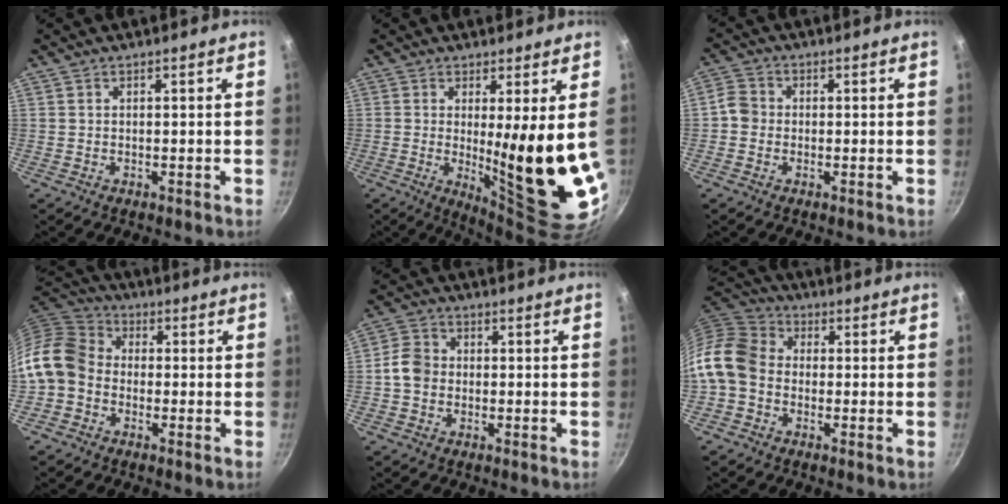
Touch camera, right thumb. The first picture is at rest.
{"total": 14.1, "force": [0.3, 1.8, 14.0], "torque": [-0.199, -0.043, 0.019]}
{"total": 3.6, "force": [-0.6, 3.3, 1.5], "torque": [-0.018, 0.012, -0.026]}
{"total": 11.1, "force": [-2.4, 9.0, 6.0], "torque": [-0.092, 0.036, -0.068]}
{"total": 5.3, "force": [-0.7, 4.5, 2.8], "torque": [-0.035, 0.014, -0.026]}
{"total": 11.6, "force": [-2.0, 9.2, 6.8], "torque": [-0.111, 0.031, -0.062]}